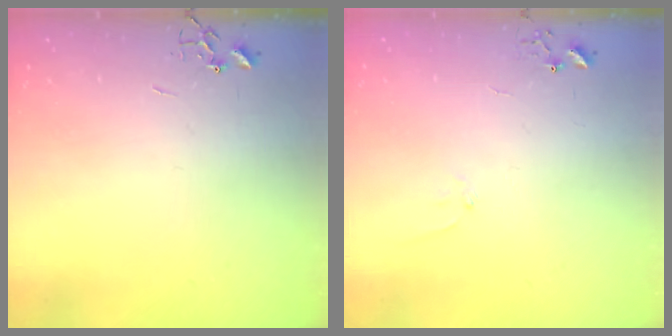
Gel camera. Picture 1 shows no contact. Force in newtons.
{"total": 5.5, "press": 5.5, "slide": 0.6}